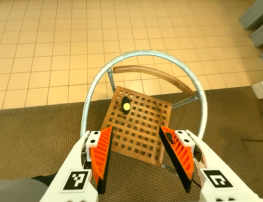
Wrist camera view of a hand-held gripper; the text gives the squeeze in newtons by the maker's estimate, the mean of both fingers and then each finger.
{"total": 0.0}